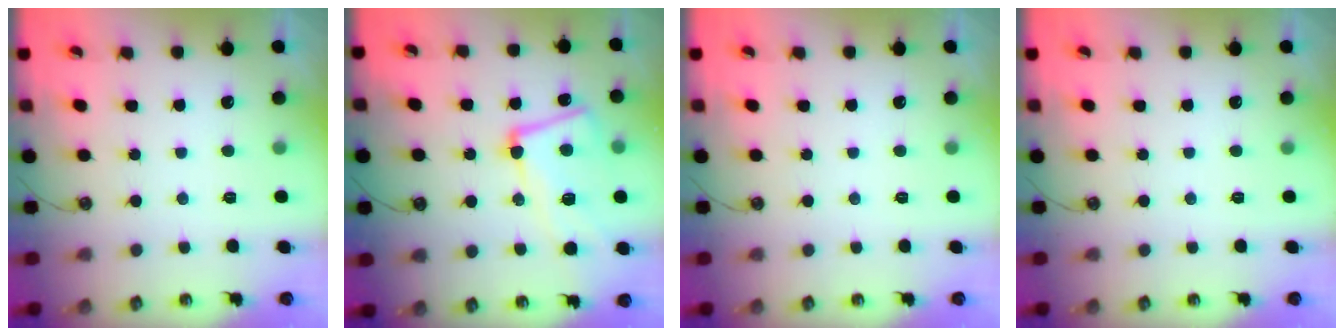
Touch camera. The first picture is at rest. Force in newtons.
{"total": 9.0, "press": 8.8, "slide": 1.7}
{"total": 0.0}
{"total": 0.0}